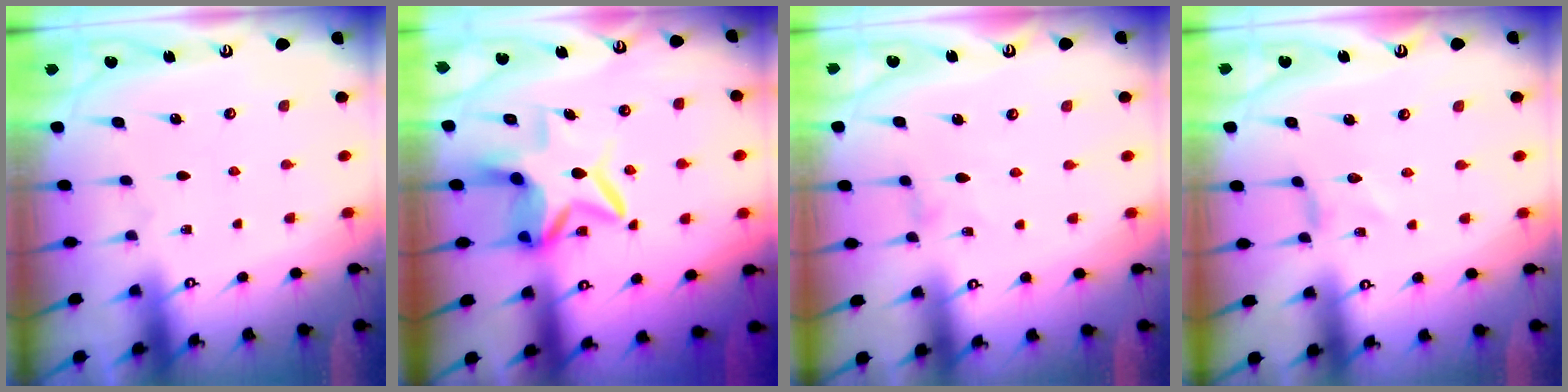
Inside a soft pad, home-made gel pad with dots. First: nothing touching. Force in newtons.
{"total": 9.1, "press": 9.0, "slide": 1.1}
{"total": 0.0}
{"total": 0.0}